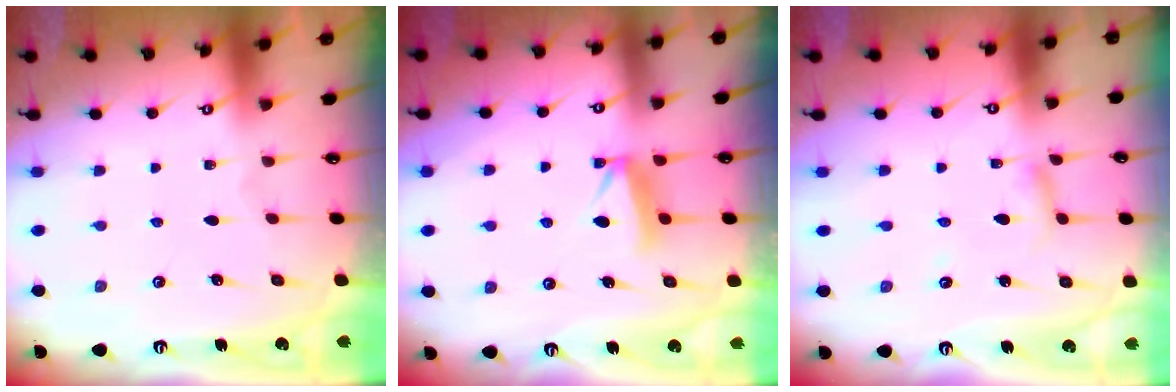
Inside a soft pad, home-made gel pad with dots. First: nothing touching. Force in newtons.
{"total": 8.0, "press": 8.0, "slide": 0.4}
{"total": 2.7, "press": 2.7, "slide": 0.2}